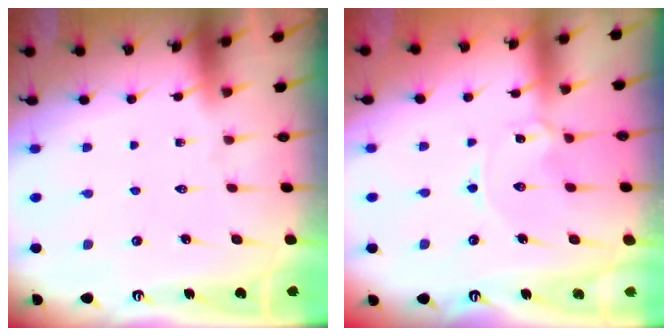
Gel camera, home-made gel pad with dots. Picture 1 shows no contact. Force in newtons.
{"total": 1.5, "press": 1.5, "slide": 0.0}